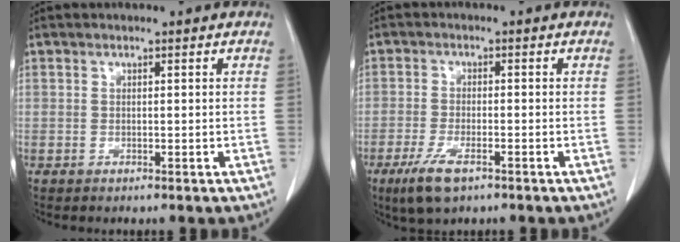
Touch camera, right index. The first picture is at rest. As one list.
[{"total": 5.9, "force": [-3.5, 1.6, 4.4], "torque": [-0.095, -0.013, -0.060]}]